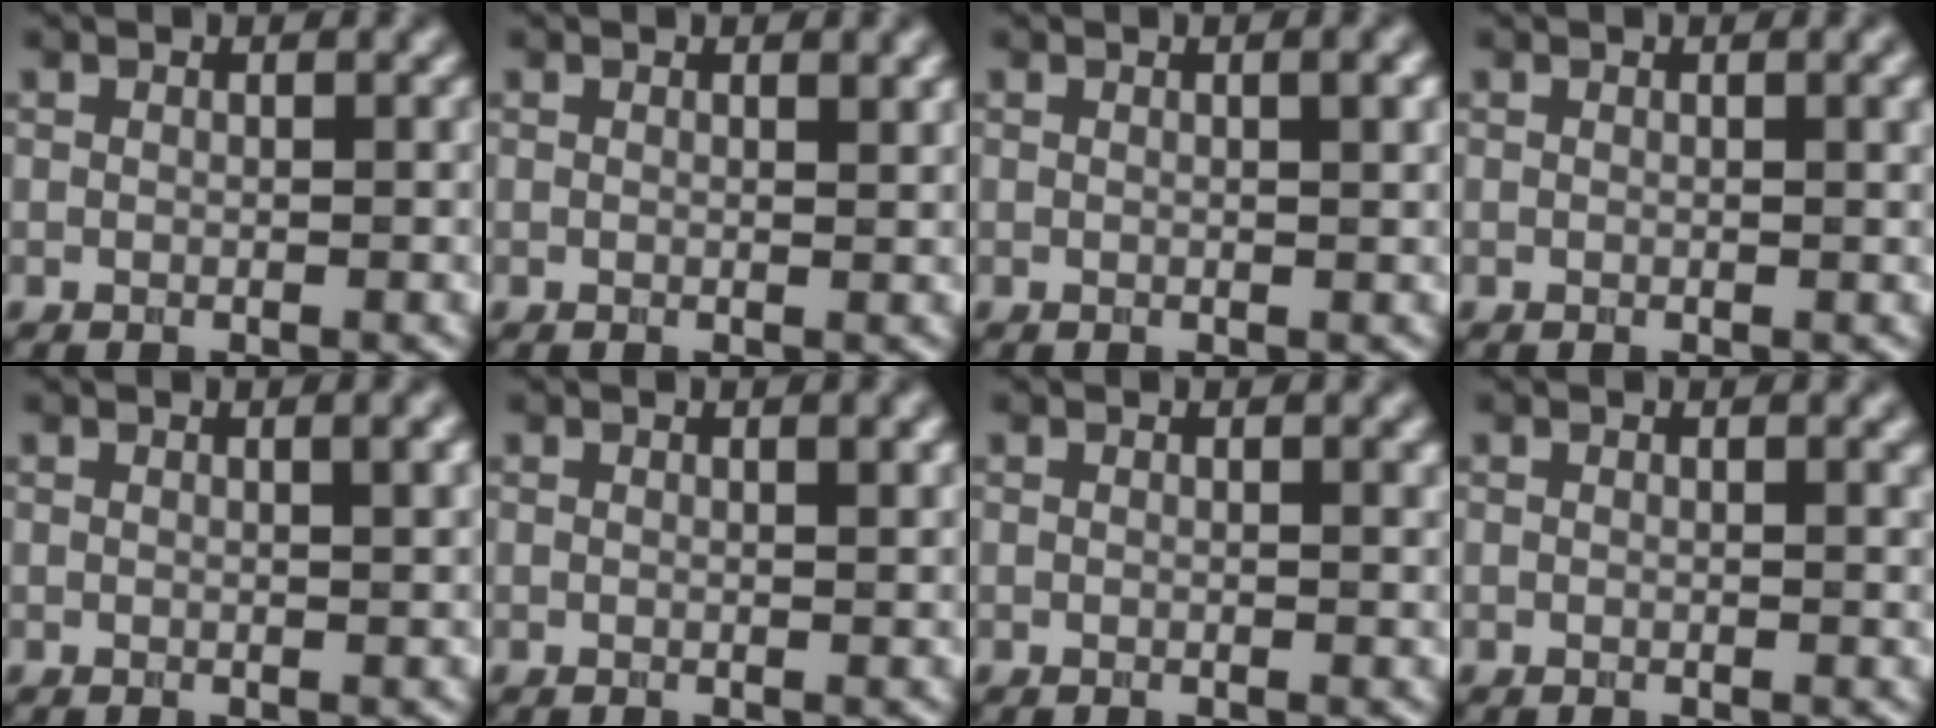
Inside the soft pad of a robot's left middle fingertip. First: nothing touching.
{"total": 1.0, "force": [0.6, 0.2, 0.7], "torque": [-0.008, 0.000, 0.009]}
{"total": 1.9, "force": [0.6, 0.5, 1.7], "torque": [-0.019, 0.005, 0.006]}
{"total": 1.5, "force": [0.5, 0.4, 1.3], "torque": [-0.015, 0.004, 0.005]}
{"total": 2.1, "force": [0.8, 0.6, 1.8], "torque": [-0.017, 0.005, 0.007]}
{"total": 1.3, "force": [0.6, 0.3, 1.0], "torque": [-0.013, 0.002, 0.009]}
{"total": 0.9, "force": [0.4, 0.2, 0.8], "torque": [-0.005, 0.002, 0.005]}
{"total": 1.0, "force": [0.4, 0.3, 0.8], "torque": [-0.005, 0.003, 0.005]}